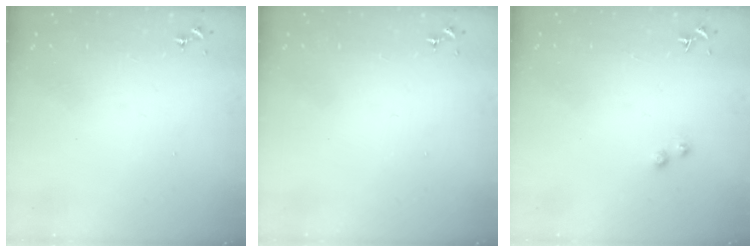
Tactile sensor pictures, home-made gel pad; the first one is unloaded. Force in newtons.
{"total": 0.0}
{"total": 1.0, "press": 1.0, "slide": 0.1}